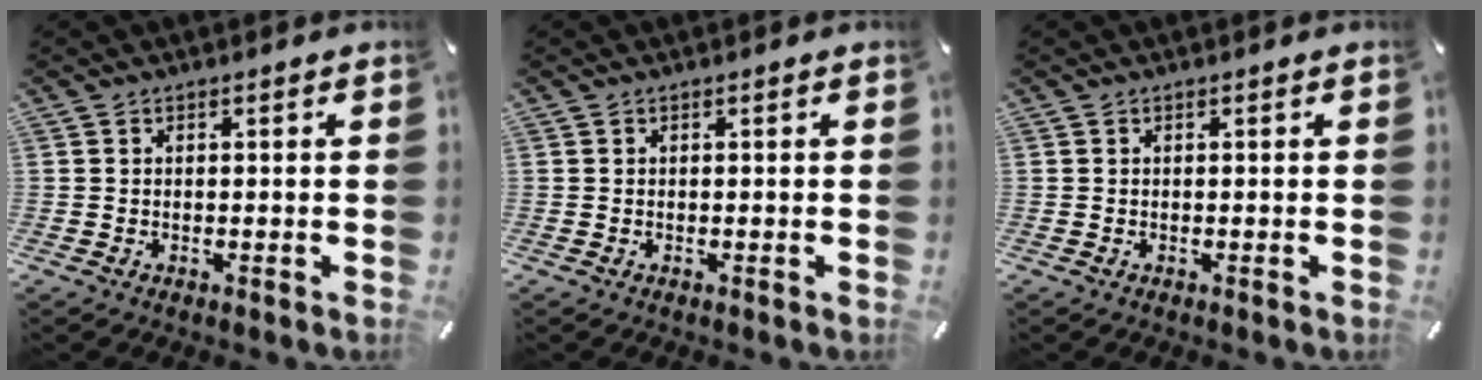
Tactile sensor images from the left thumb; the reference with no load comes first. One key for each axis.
{"total": 0.0}
{"total": 0.0}